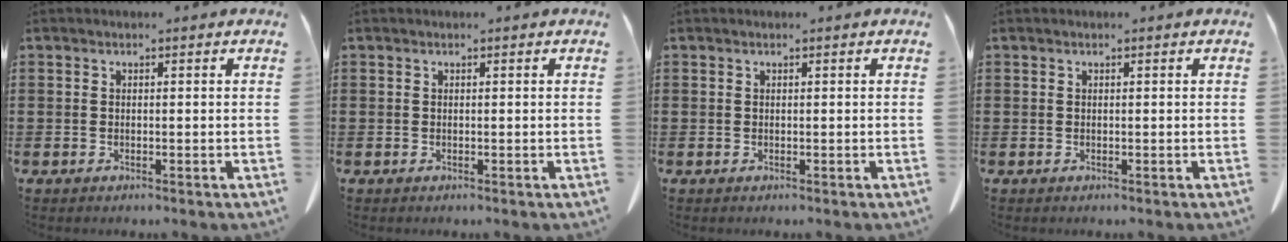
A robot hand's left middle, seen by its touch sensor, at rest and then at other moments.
{"total": 0.0}
{"total": 0.0}
{"total": 0.0}